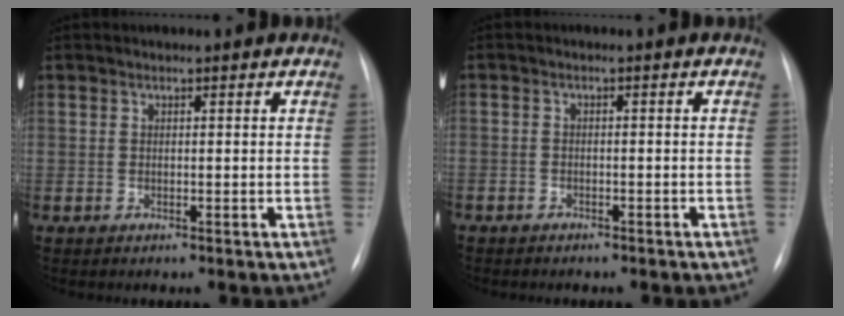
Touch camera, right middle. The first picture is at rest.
{"total": 3.0, "force": [-2.4, 1.6, 1.0], "torque": [-0.015, 0.003, -0.022]}